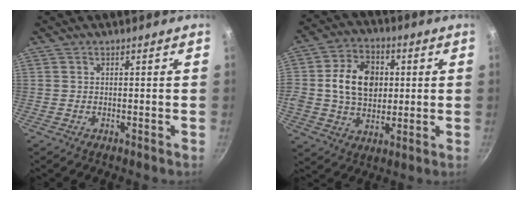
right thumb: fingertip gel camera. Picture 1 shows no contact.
{"total": 13.9, "force": [1.7, 10.6, 8.8], "torque": [-0.122, 0.011, 0.024]}